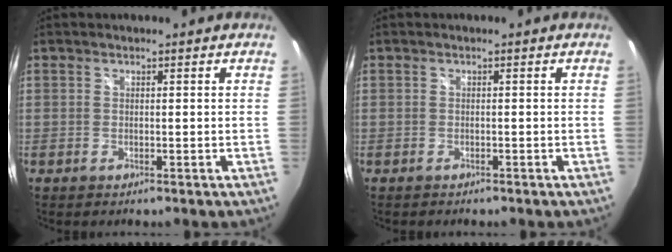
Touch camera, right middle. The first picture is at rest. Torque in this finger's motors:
{"motor_torque": [-0.40, 0.07, 0.04, -0.01]}